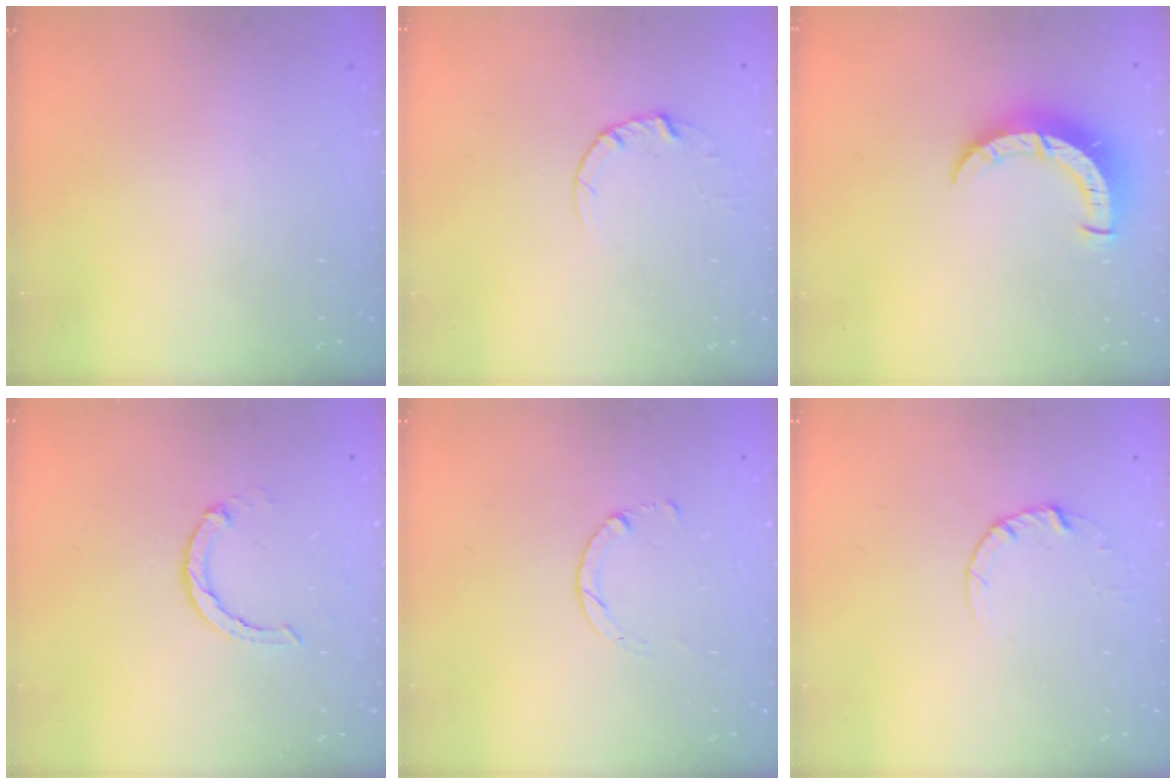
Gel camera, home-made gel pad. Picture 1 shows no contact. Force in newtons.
{"total": 2.7, "press": 2.7, "slide": 0.2}
{"total": 8.3, "press": 8.3, "slide": 1.0}
{"total": 2.3, "press": 2.3, "slide": 0.2}
{"total": 1.4, "press": 1.4, "slide": 0.2}
{"total": 2.7, "press": 2.7, "slide": 0.2}